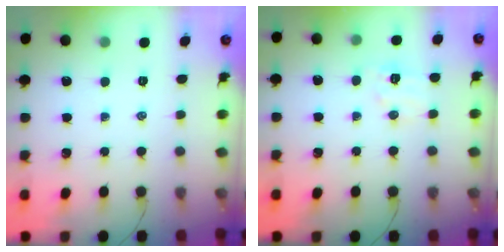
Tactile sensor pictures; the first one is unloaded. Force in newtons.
{"total": 7.1, "press": 7.0, "slide": 1.1}